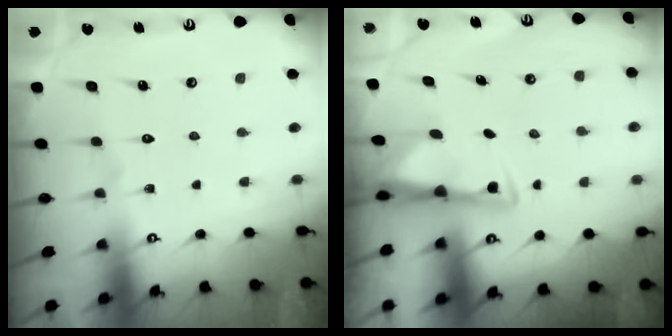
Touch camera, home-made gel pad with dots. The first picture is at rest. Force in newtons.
{"total": 2.8, "press": 2.7, "slide": 0.5}